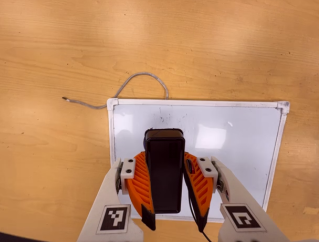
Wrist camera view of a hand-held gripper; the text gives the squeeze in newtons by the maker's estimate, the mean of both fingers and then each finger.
{"total": 7.9, "left": 6.8, "right": 8.9}